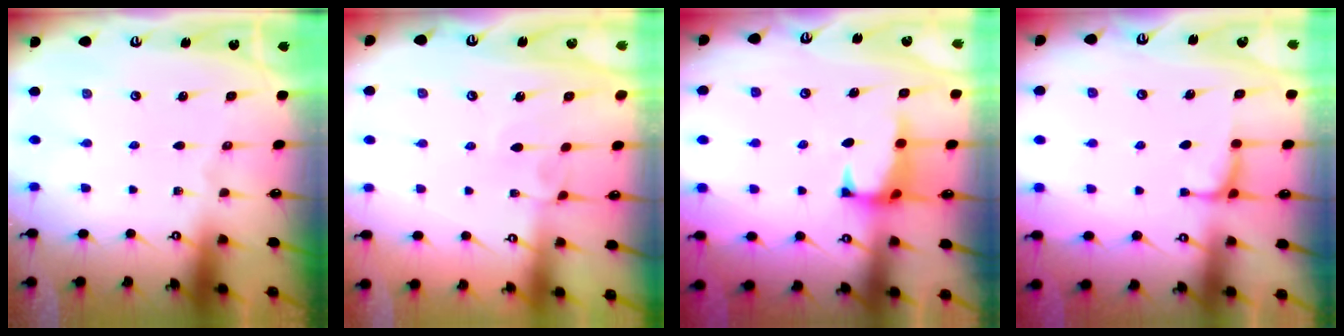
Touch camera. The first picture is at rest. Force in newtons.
{"total": 4.4, "press": 4.4, "slide": 0.2}
{"total": 1.5, "press": 1.3, "slide": 0.7}
{"total": 1.7, "press": 1.6, "slide": 0.4}